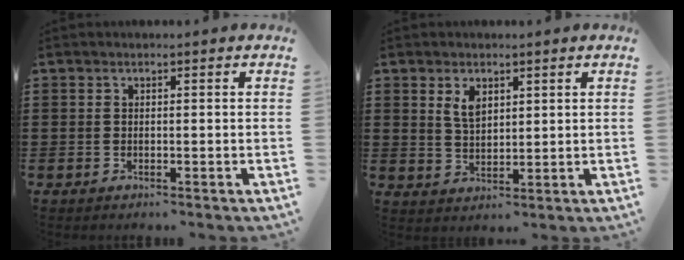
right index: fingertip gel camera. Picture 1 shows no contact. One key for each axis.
{"total": 3.6, "fx": 1.9, "fy": 1.9, "fz": 2.4, "tx": -0.053, "ty": 0.005, "tz": 0.034}